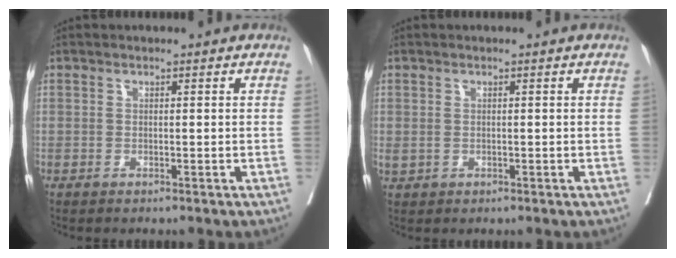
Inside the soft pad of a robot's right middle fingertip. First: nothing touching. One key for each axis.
{"total": 0.9, "fx": 0.1, "fy": 0.7, "fz": 0.6, "tx": -0.015, "ty": -0.002, "tz": 0.008}